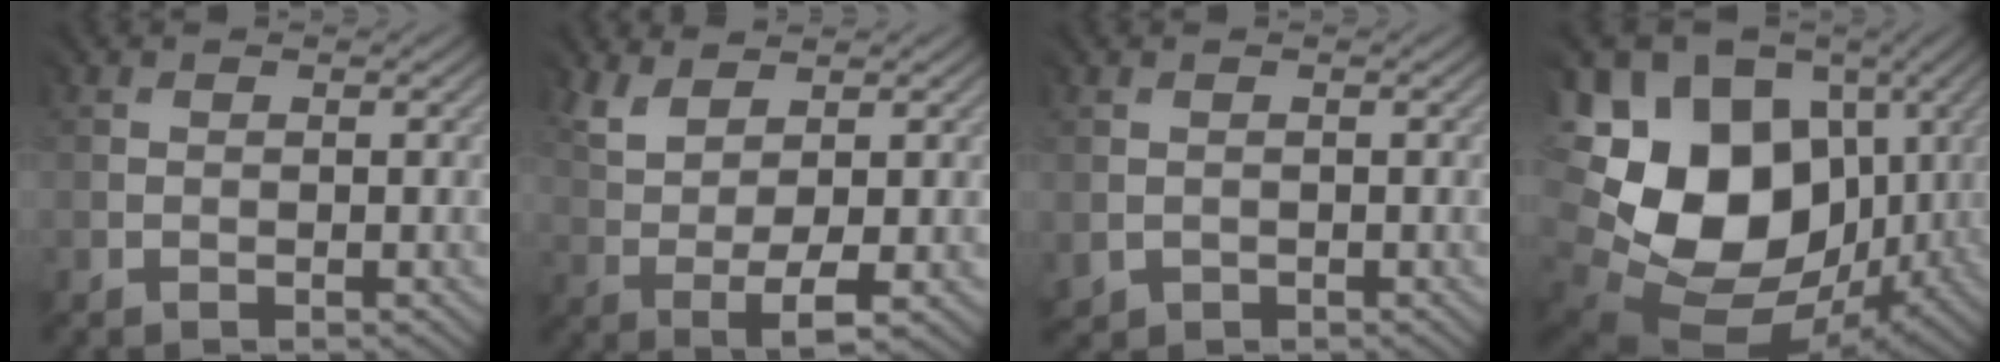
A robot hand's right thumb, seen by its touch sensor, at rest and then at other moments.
{"total": 5.0, "force": [2.4, 1.6, 4.0], "torque": [-0.090, -0.003, 0.051]}
{"total": 1.0, "force": [-0.1, 1.0, -0.3], "torque": [0.000, -0.004, -0.001]}
{"total": 18.1, "force": [2.2, 14.3, 10.8], "torque": [-0.245, -0.026, 0.078]}